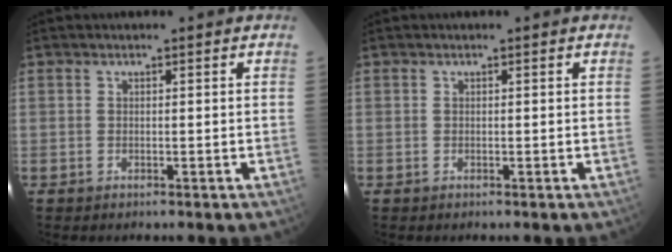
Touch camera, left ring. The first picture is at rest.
{"total": 0.0}